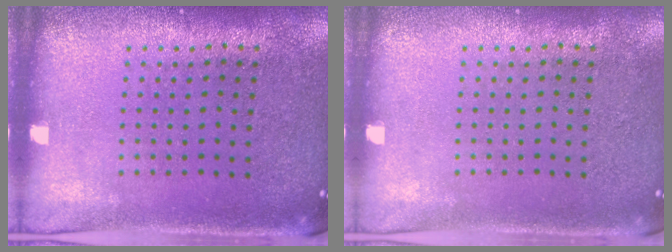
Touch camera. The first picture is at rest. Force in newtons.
{"total": 0.0}